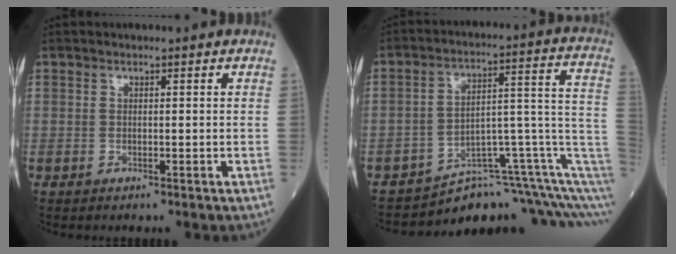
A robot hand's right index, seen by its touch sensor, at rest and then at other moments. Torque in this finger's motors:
{"motor_torque": [-0.04, -1.32, 0.08, 0.00]}